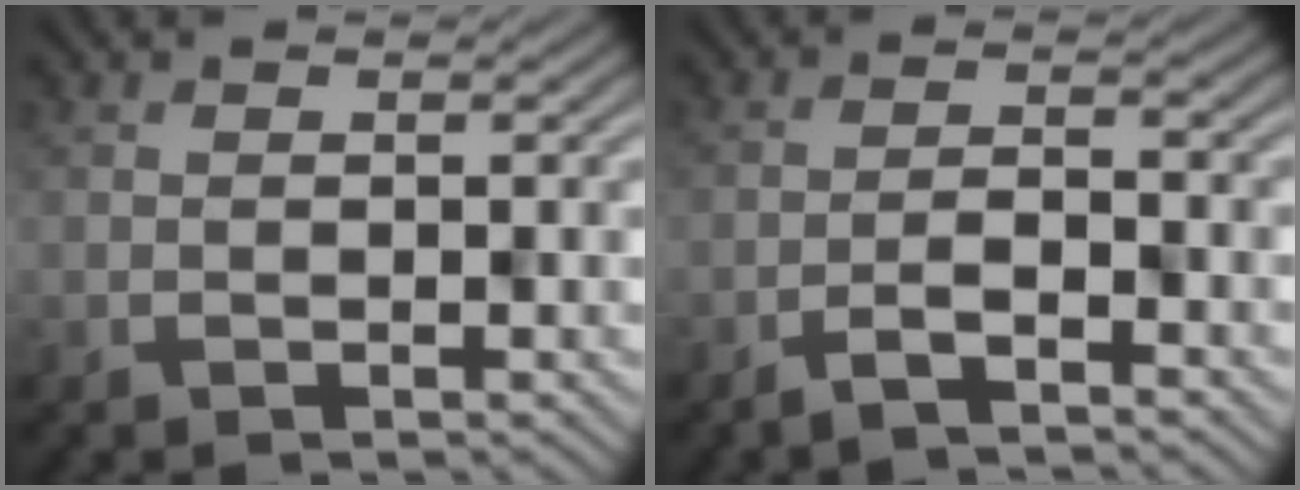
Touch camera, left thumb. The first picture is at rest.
{"total": 3.0, "force": [-2.3, 0.5, 1.8], "torque": [-0.032, 0.004, -0.045]}